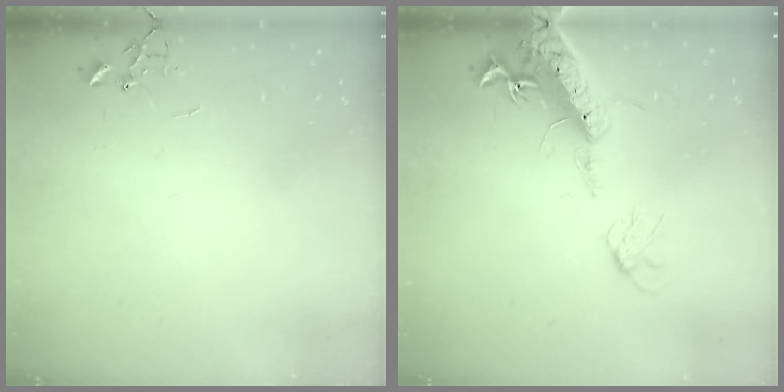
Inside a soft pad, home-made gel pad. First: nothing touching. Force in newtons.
{"total": 18.0, "press": 17.6, "slide": 4.1}